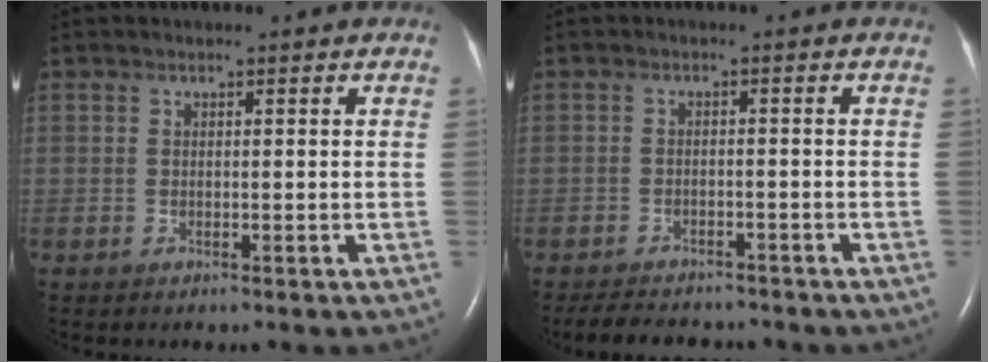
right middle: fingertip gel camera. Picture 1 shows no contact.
{"total": 7.9, "force": [-7.1, 2.3, 2.5], "torque": [-0.043, -0.008, -0.097]}